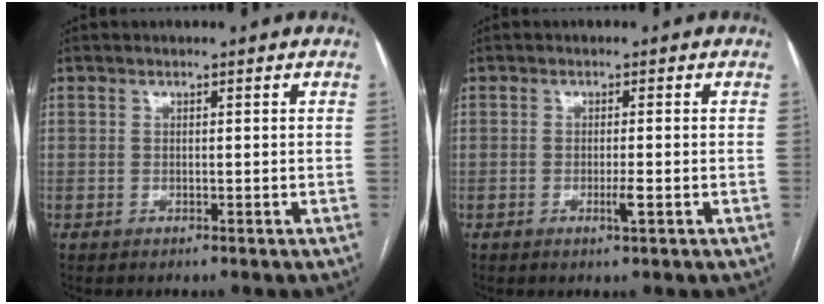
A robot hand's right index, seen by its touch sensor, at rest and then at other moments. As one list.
[{"total": 2.1, "force": [-0.7, -0.2, 2.0], "torque": [-0.038, -0.006, -0.013]}]